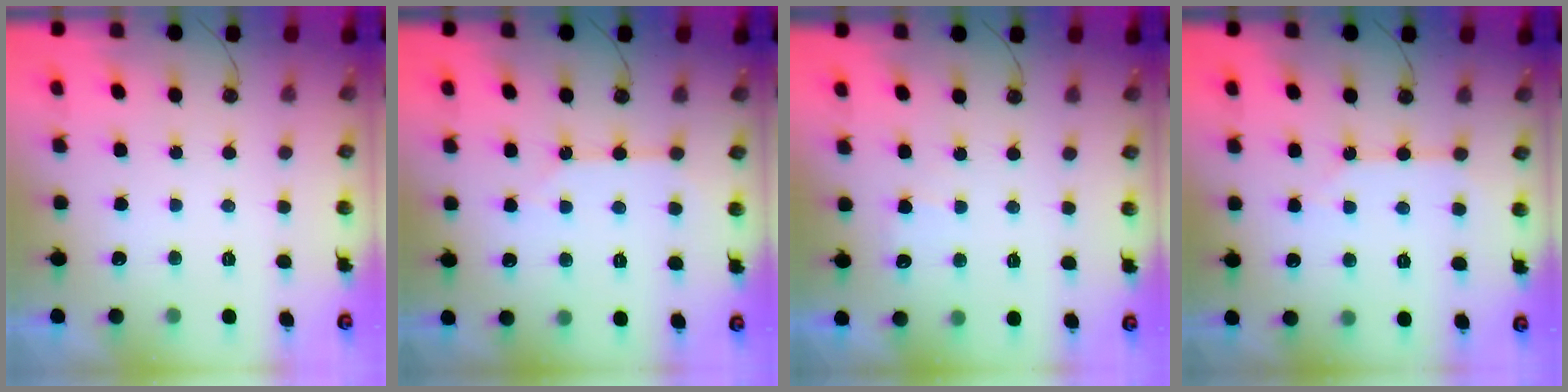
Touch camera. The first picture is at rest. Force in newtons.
{"total": 2.1, "press": 2.1, "slide": 0.3}
{"total": 4.5, "press": 4.4, "slide": 0.6}
{"total": 2.5, "press": 2.5, "slide": 0.2}